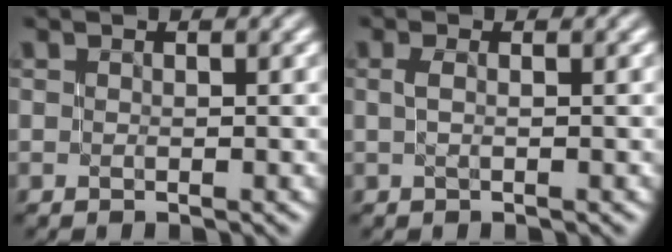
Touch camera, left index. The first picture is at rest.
{"total": 0.8, "force": [0.1, 0.3, 0.8], "torque": [-0.018, 0.006, 0.001]}